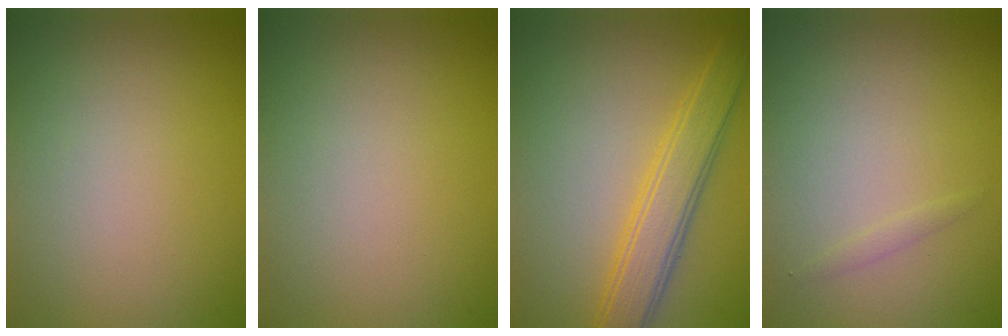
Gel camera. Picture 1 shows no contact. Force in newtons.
{"total": 0.0}
{"total": 4.3, "press": 4.3, "slide": 0.1}
{"total": 0.5, "press": 0.5, "slide": 0.1}